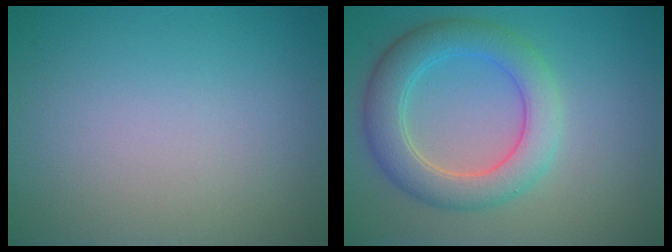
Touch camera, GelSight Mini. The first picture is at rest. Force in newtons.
{"total": 5.5, "press": 5.5, "slide": 0.4}